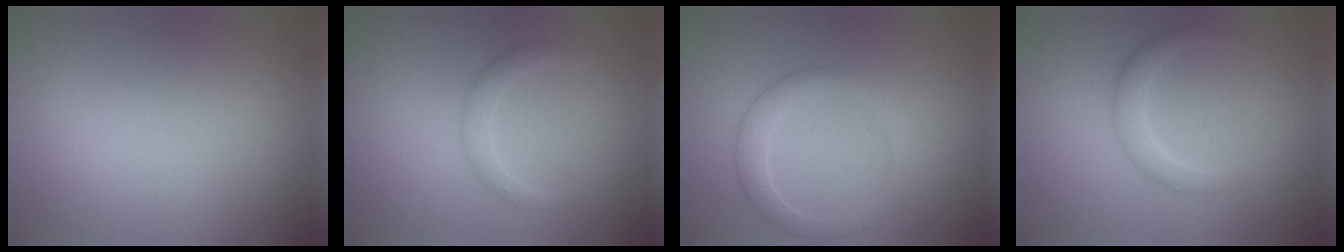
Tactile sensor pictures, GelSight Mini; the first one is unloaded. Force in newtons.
{"total": 1.5, "press": 1.5, "slide": 0.0}
{"total": 2.7, "press": 2.7, "slide": 0.2}
{"total": 2.0, "press": 2.0, "slide": 0.0}